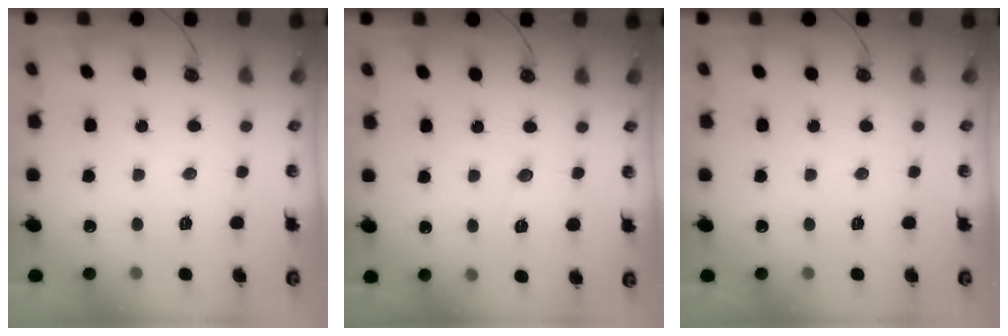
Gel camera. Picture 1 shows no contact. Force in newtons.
{"total": 5.2, "press": 4.9, "slide": 1.6}
{"total": 0.0}